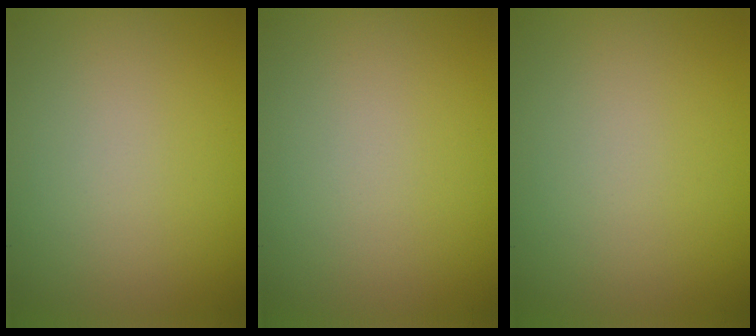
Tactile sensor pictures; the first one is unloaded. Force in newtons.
{"total": 0.0}
{"total": 0.0}